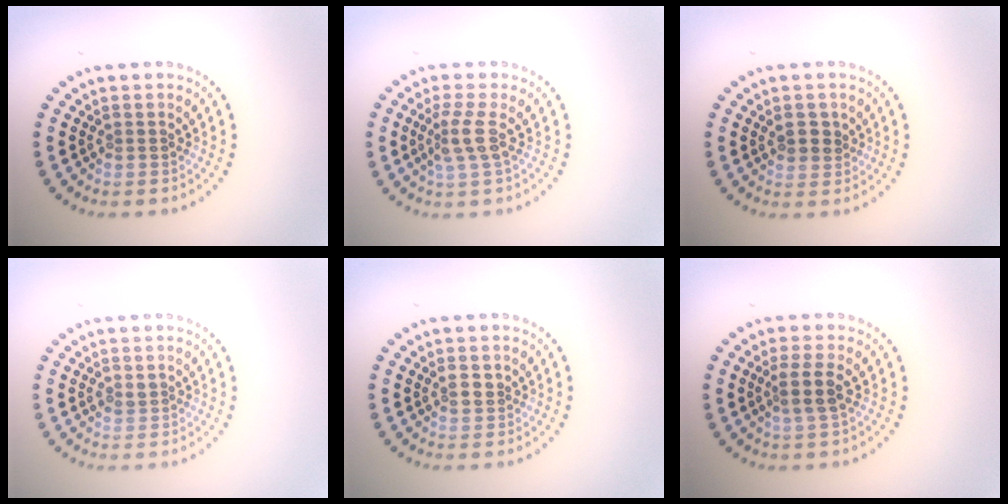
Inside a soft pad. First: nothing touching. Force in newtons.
{"total": 2.3, "press": 1.7, "slide": 1.6}
{"total": 1.9, "press": 1.8, "slide": 0.6}
{"total": 1.0, "press": 0.9, "slide": 0.4}
{"total": 1.3, "press": 1.2, "slide": 0.5}
{"total": 2.3, "press": 1.9, "slide": 1.3}